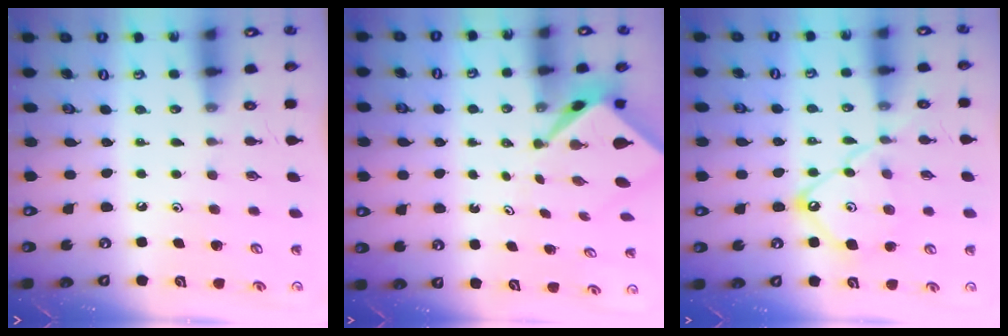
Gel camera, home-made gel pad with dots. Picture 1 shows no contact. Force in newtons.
{"total": 2.7, "press": 2.7, "slide": 0.2}
{"total": 14.2, "press": 14.2, "slide": 1.2}